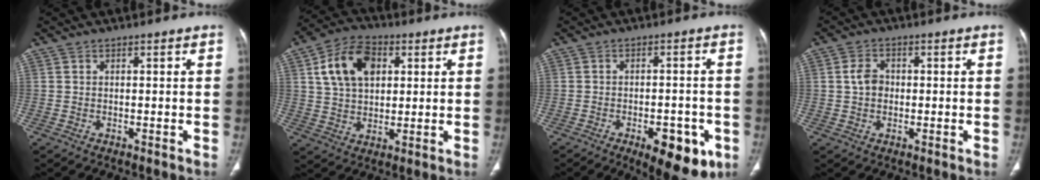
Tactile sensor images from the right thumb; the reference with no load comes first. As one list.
[{"total": 12.7, "force": [3.9, 8.4, 8.7], "torque": [-0.138, 0.005, 0.068]}, {"total": 11.4, "force": [-5.1, 5.0, 8.9], "torque": [-0.095, 0.011, -0.060]}, {"total": 4.1, "force": [0.3, 3.2, 2.6], "torque": [-0.045, 0.008, 0.001]}]